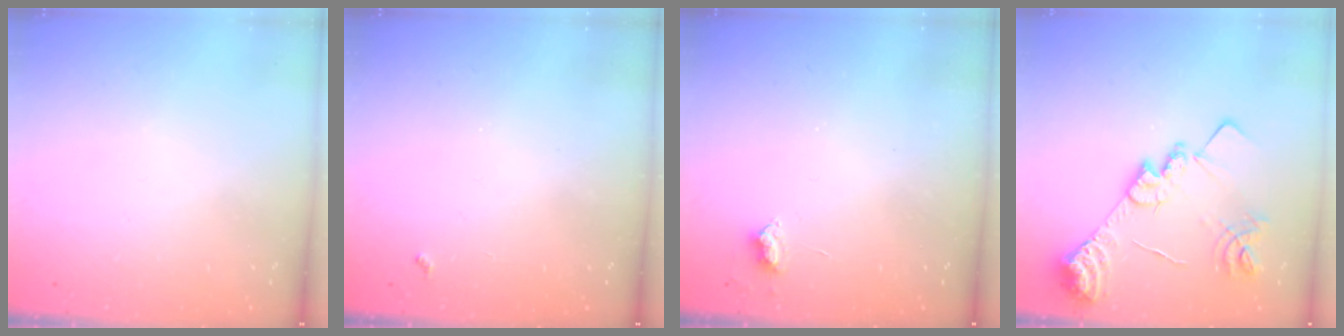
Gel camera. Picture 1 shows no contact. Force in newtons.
{"total": 4.8, "press": 4.7, "slide": 0.7}
{"total": 3.9, "press": 3.9, "slide": 0.5}
{"total": 18.5, "press": 18.4, "slide": 1.4}